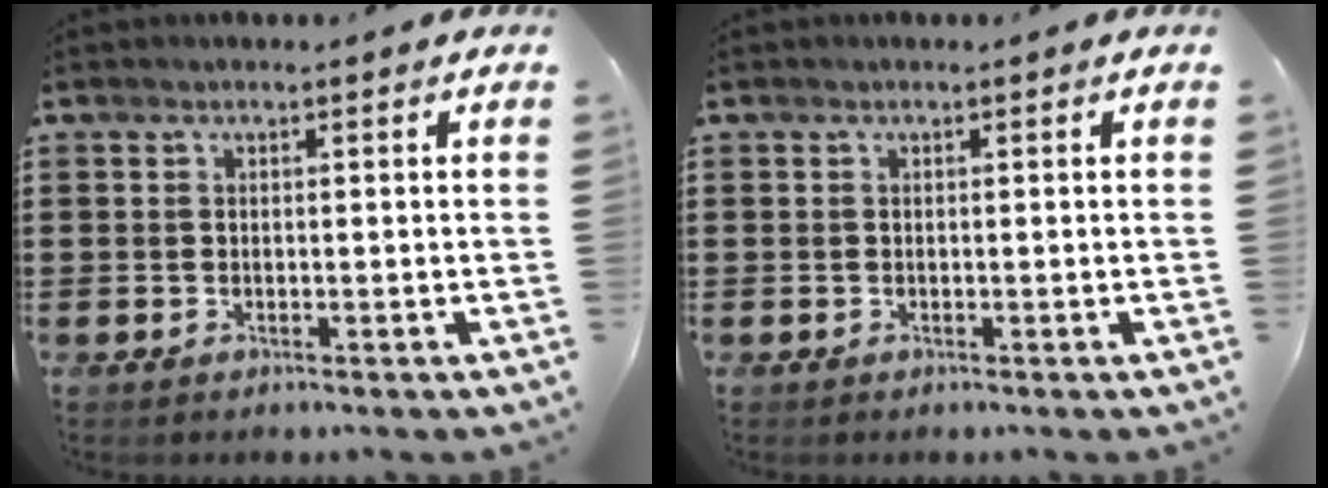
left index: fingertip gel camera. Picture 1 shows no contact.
{"total": 0.0}